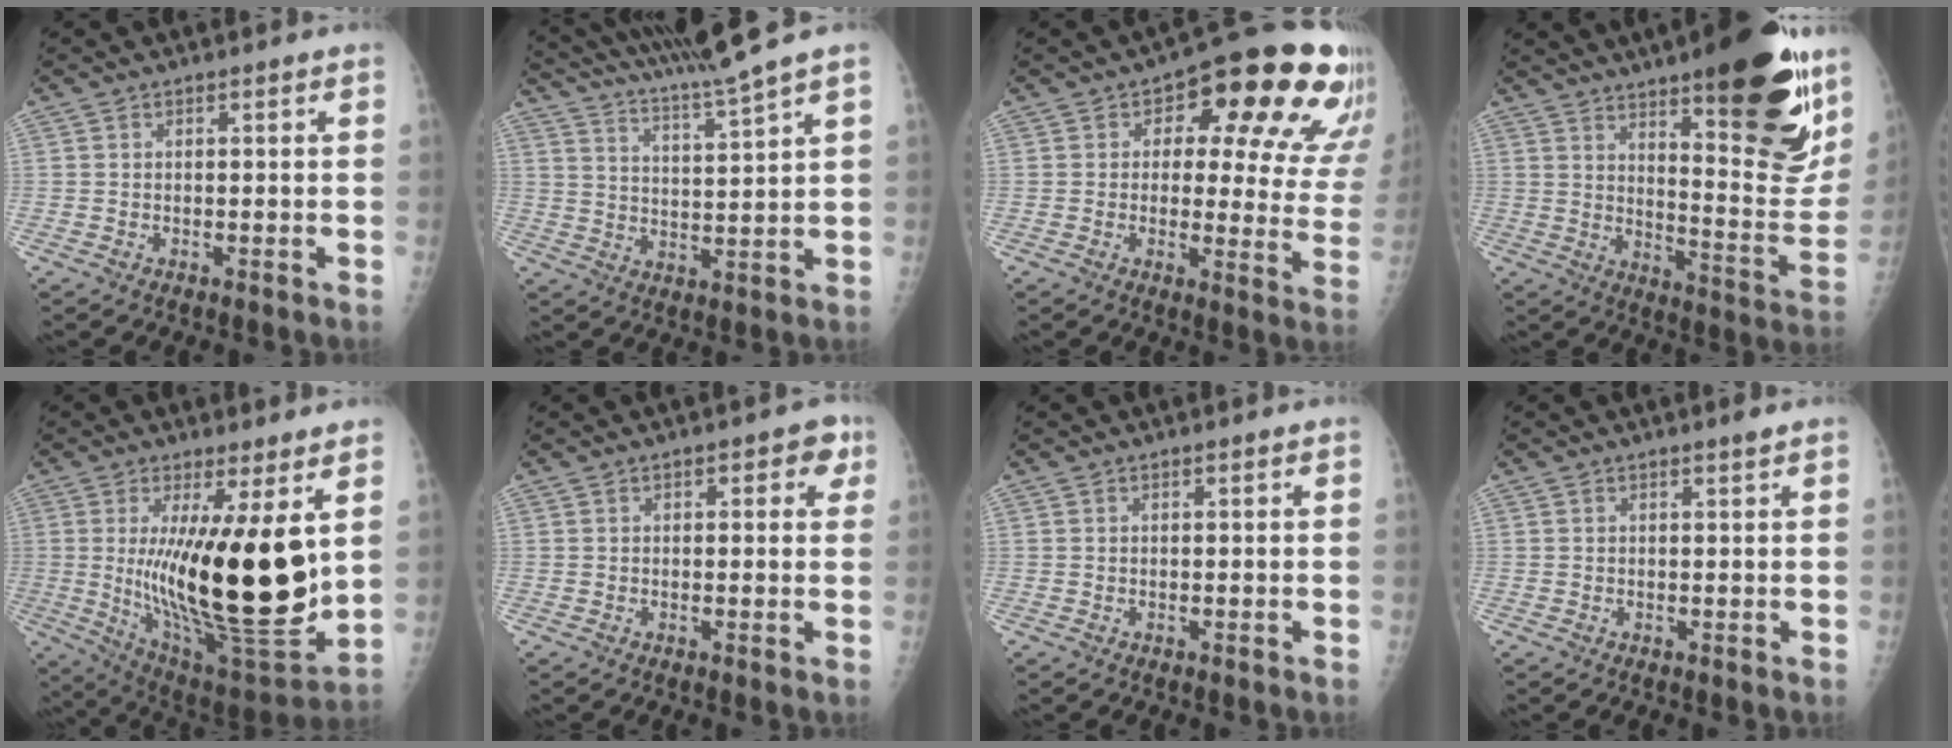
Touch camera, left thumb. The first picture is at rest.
{"total": 12.4, "force": [10.8, -2.4, 5.6], "torque": [-0.094, -0.064, 0.187]}
{"total": 21.1, "force": [9.6, 9.5, 16.2], "torque": [-0.152, -0.018, 0.114]}
{"total": 26.3, "force": [15.7, 6.6, 20.0], "torque": [-0.242, -0.081, 0.228]}
{"total": 23.5, "force": [3.2, 6.2, 22.5], "torque": [-0.367, -0.079, 0.070]}
{"total": 4.3, "force": [1.7, 2.1, 3.3], "torque": [-0.016, 0.001, 0.012]}
{"total": 0.0}
{"total": 0.9, "force": [0.6, -0.1, 0.6], "torque": [-0.012, -0.005, 0.012]}